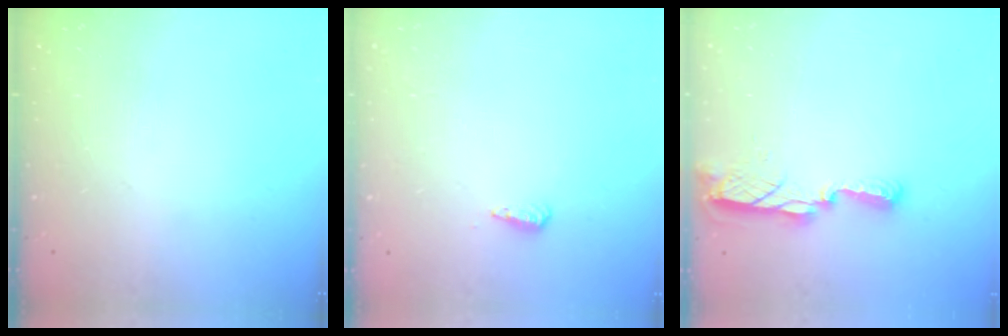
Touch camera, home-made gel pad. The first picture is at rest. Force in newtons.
{"total": 5.3, "press": 5.2, "slide": 1.1}
{"total": 7.8, "press": 7.7, "slide": 0.3}